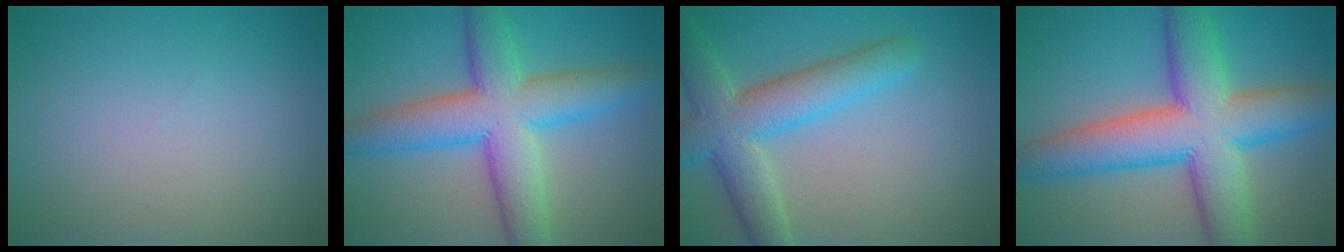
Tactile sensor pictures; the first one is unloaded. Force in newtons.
{"total": 9.0, "press": 9.0, "slide": 0.1}
{"total": 6.7, "press": 6.7, "slide": 0.5}
{"total": 11.2, "press": 11.2, "slide": 0.7}